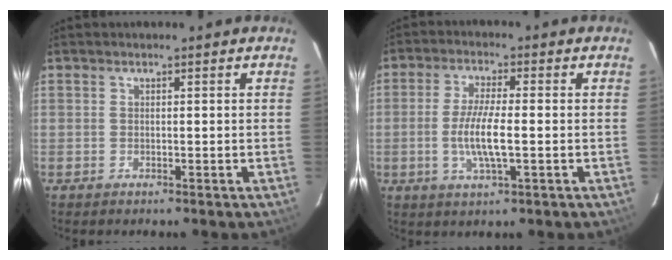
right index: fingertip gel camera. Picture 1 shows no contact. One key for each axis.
{"total": 7.6, "fx": -1.3, "fy": 1.5, "fz": 7.3, "tx": -0.144, "ty": -0.007, "tz": -0.026}